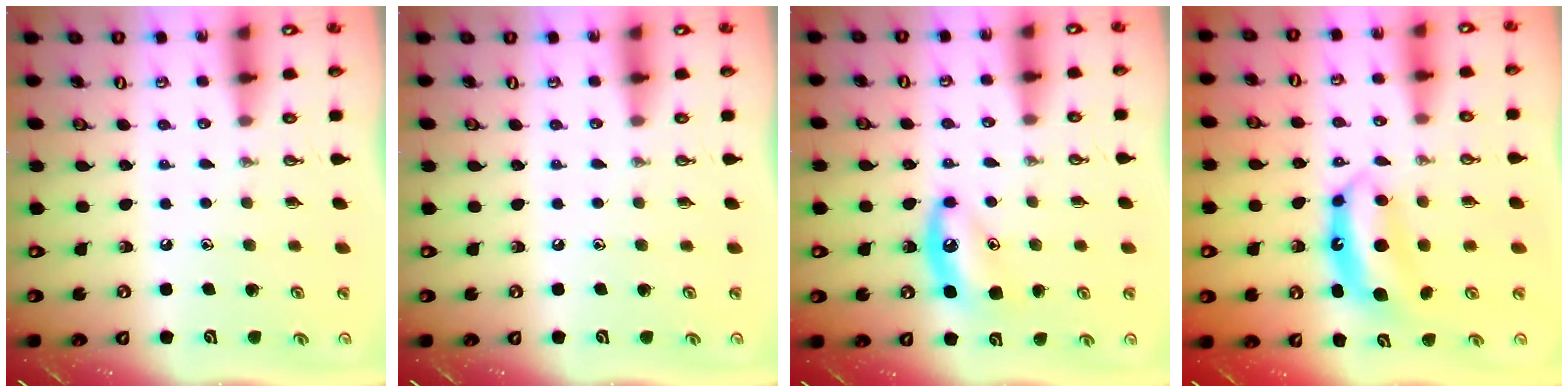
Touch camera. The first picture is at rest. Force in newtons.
{"total": 0.0}
{"total": 8.3, "press": 8.2, "slide": 0.8}
{"total": 7.7, "press": 7.7, "slide": 0.4}